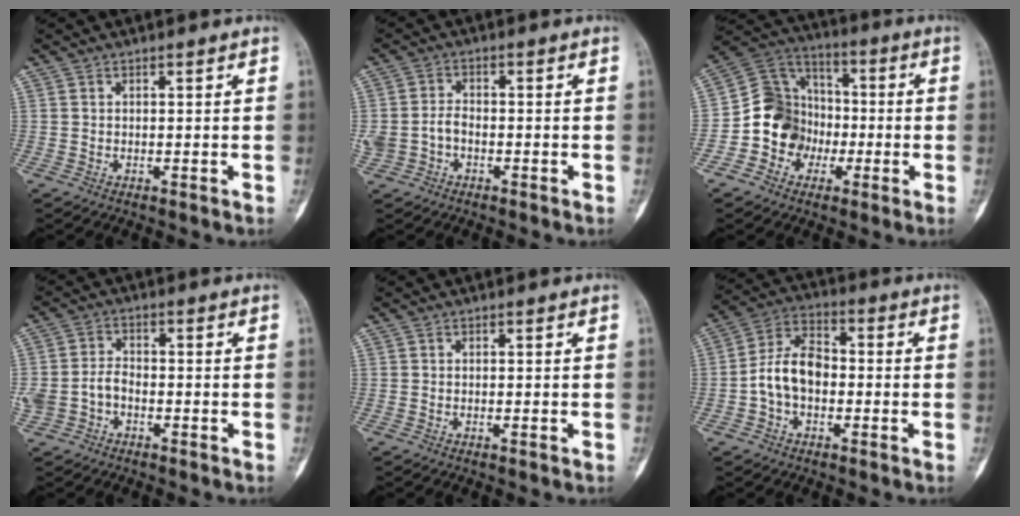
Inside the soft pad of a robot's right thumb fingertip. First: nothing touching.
{"total": 5.2, "force": [-1.5, 3.8, 3.2], "torque": [-0.066, 0.019, -0.027]}
{"total": 12.8, "force": [-3.8, 11.3, 4.5], "torque": [-0.039, 0.060, -0.075]}
{"total": 6.6, "force": [-2.1, 4.9, 3.9], "torque": [-0.081, 0.024, -0.039]}
{"total": 0.6, "force": [-0.3, 0.2, 0.5], "torque": [-0.009, 0.001, -0.004]}
{"total": 9.8, "force": [-1.5, 6.5, 7.1], "torque": [-0.123, 0.034, -0.041]}